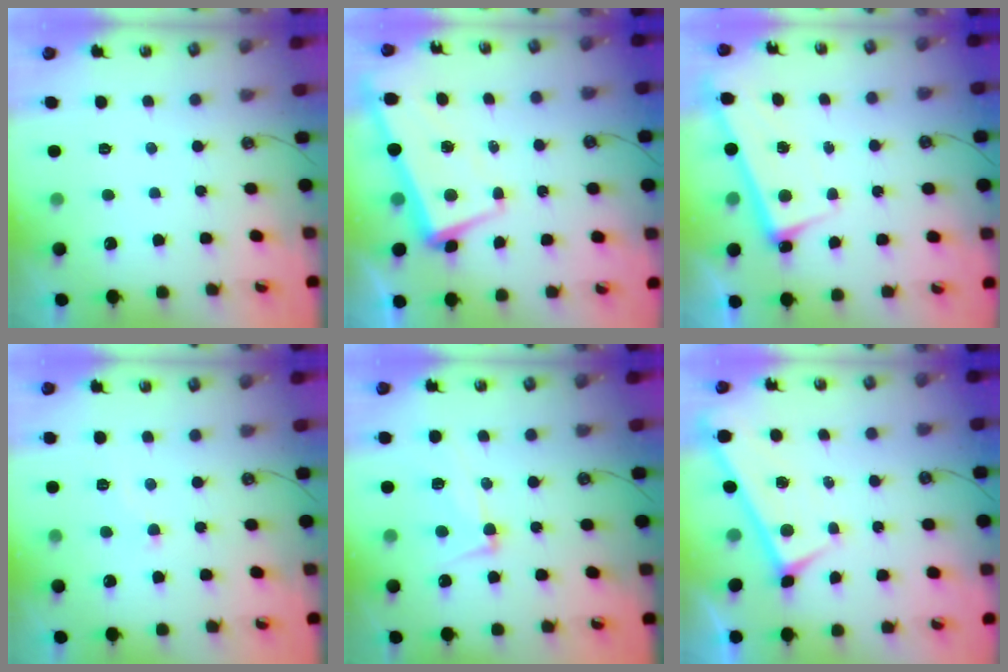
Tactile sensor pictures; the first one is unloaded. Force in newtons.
{"total": 1.6, "press": 0.1, "slide": 1.5}
{"total": 2.8, "press": 2.7, "slide": 0.5}
{"total": 2.4, "press": 2.4, "slide": 0.4}
{"total": 10.6, "press": 10.4, "slide": 1.9}
{"total": 0.0}